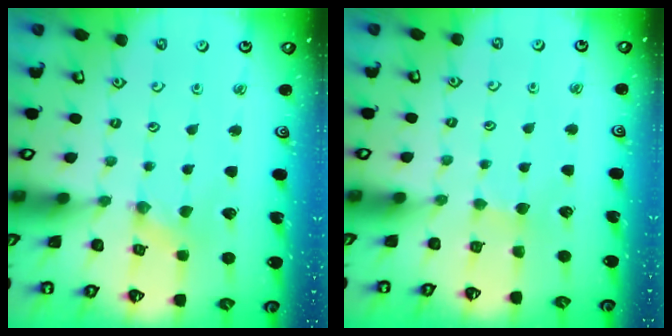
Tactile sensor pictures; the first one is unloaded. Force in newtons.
{"total": 2.2, "press": 2.2, "slide": 0.2}